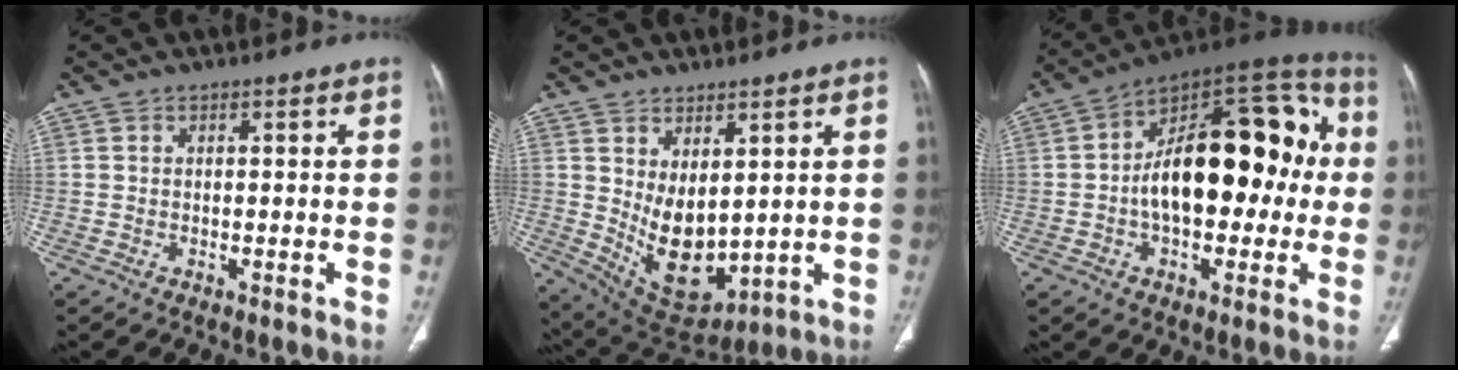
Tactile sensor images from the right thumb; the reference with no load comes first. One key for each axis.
{"total": 11.7, "fx": 1.5, "fy": 6.7, "fz": 9.4, "tx": -0.133, "ty": -0.028, "tz": 0.059}
{"total": 24.4, "fx": 0.3, "fy": 13.2, "fz": 20.5, "tx": -0.277, "ty": 0.051, "tz": -0.005}